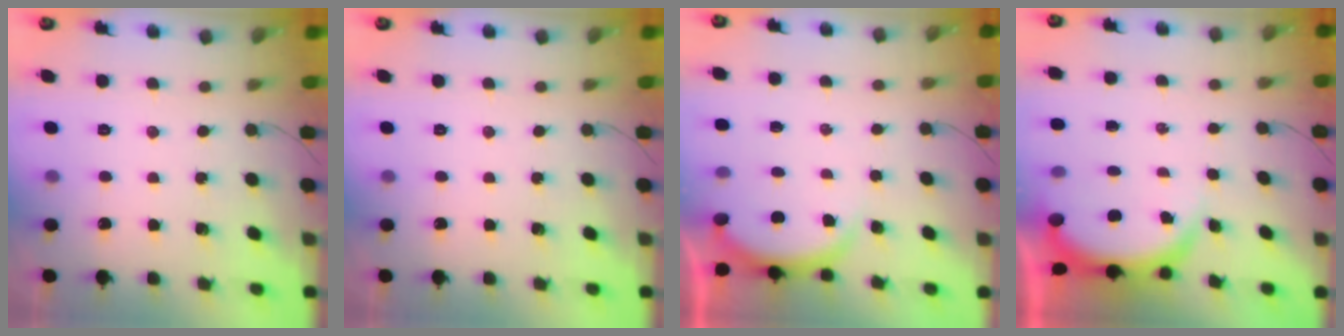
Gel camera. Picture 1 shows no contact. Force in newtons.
{"total": 0.0}
{"total": 2.9, "press": 2.8, "slide": 0.5}
{"total": 4.4, "press": 4.4, "slide": 0.0}